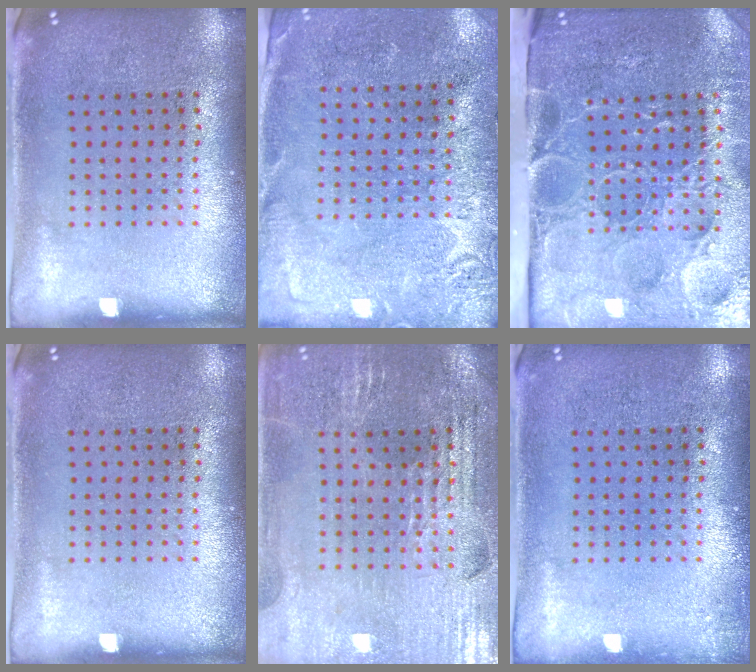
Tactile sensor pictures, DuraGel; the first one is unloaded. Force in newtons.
{"total": 2.7, "press": 2.6, "slide": 0.6}
{"total": 5.2, "press": 4.2, "slide": 3.0}
{"total": 0.0}
{"total": 2.9, "press": 2.9, "slide": 0.5}
{"total": 0.7, "press": 0.7, "slide": 0.2}